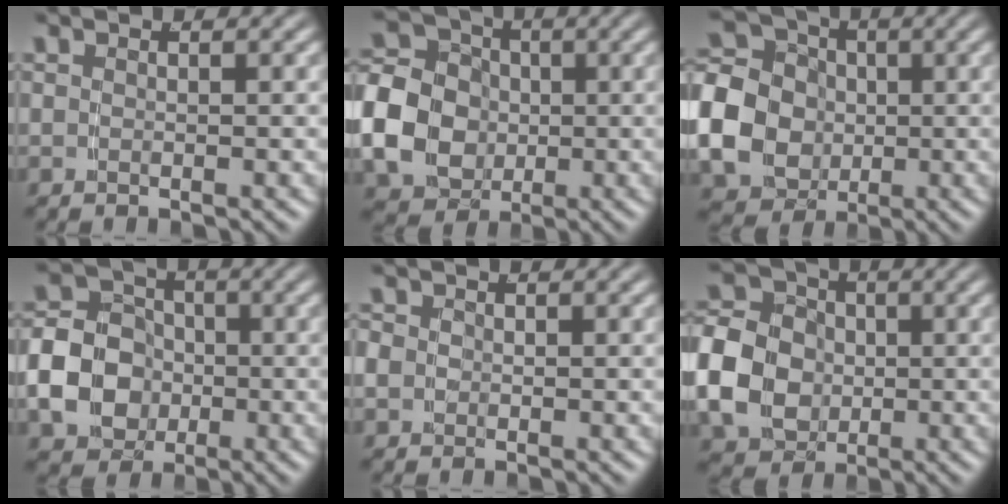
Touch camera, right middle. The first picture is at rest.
{"total": 12.1, "force": [-0.9, 10.7, 5.6], "torque": [-0.130, -0.031, -0.018]}
{"total": 14.1, "force": [-1.0, 12.6, 6.2], "torque": [-0.154, -0.043, -0.018]}
{"total": 10.1, "force": [-1.9, 8.9, 4.5], "torque": [-0.097, -0.027, -0.033]}
{"total": 1.8, "force": [-0.2, 1.7, 0.8], "torque": [-0.028, -0.012, -0.001]}
{"total": 10.6, "force": [-0.9, 9.3, 5.2], "torque": [-0.120, -0.028, -0.012]}